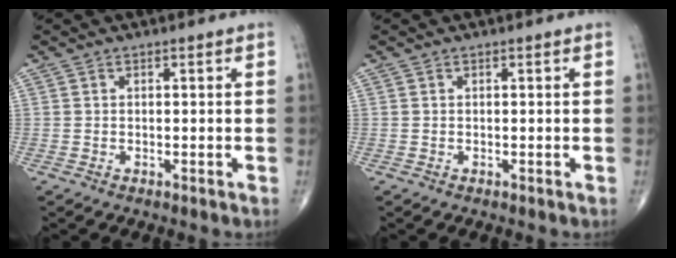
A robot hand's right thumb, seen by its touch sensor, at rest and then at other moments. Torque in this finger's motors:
{"motor_torque": [0.02, 0.02, -0.01, 0.01, 0.00]}